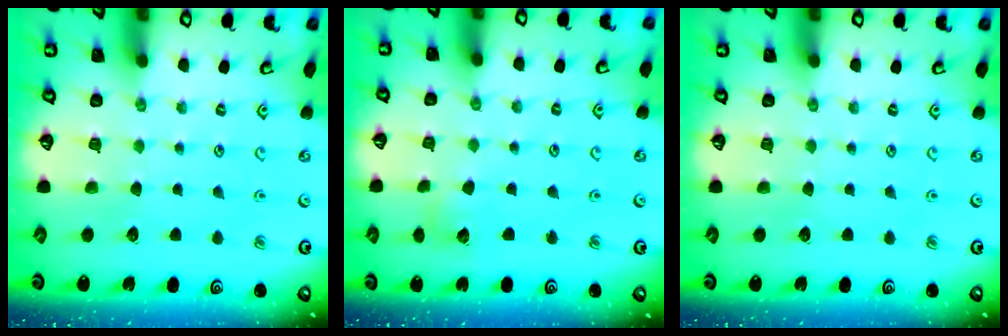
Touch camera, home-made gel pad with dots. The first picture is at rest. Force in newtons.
{"total": 6.7, "press": 6.7, "slide": 0.6}
{"total": 0.0}